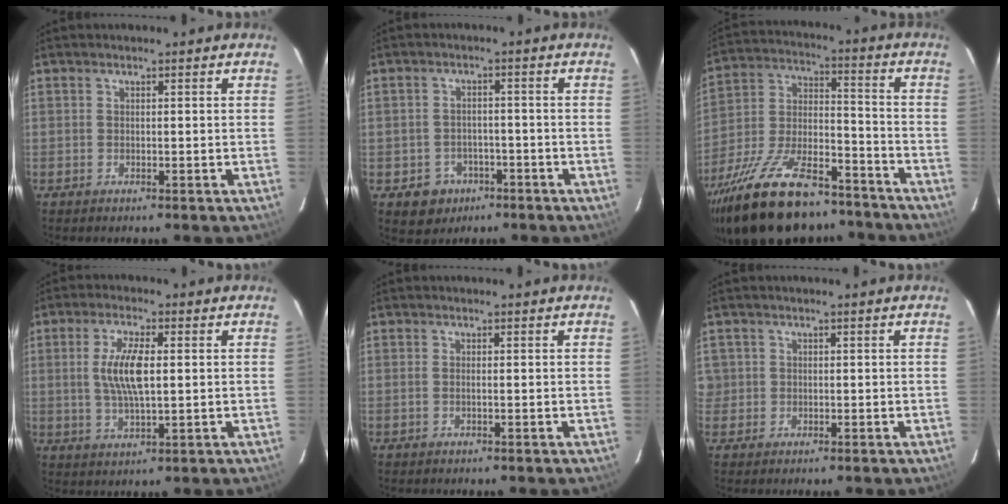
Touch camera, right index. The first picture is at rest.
{"total": 6.2, "force": [-3.1, 5.2, 1.1], "torque": [-0.037, 0.019, -0.031]}
{"total": 25.9, "force": [-19.1, 10.3, 14.2], "torque": [-0.277, -0.008, -0.297]}
{"total": 8.0, "force": [0.9, 2.6, 7.5], "torque": [-0.148, 0.002, 0.019]}
{"total": 0.7, "force": [-0.1, 0.1, 0.6], "torque": [-0.015, 0.001, -0.004]}
{"total": 2.4, "force": [-0.1, 2.4, -0.1], "torque": [0.011, 0.015, 0.002]}